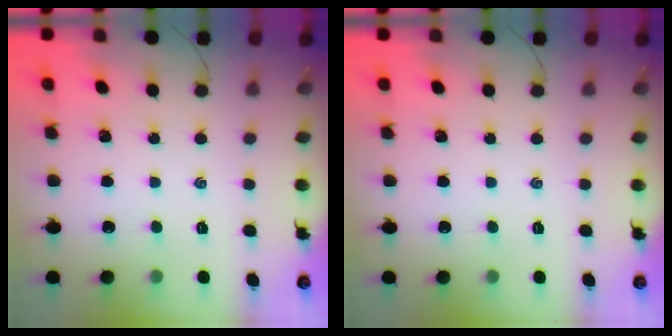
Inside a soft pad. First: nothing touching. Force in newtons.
{"total": 0.0}